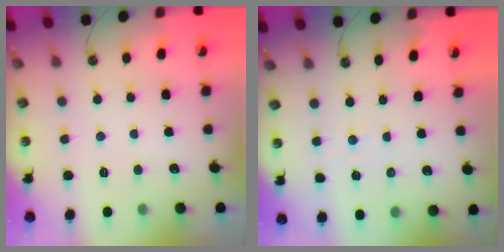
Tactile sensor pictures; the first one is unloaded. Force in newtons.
{"total": 2.2, "press": 2.1, "slide": 0.3}